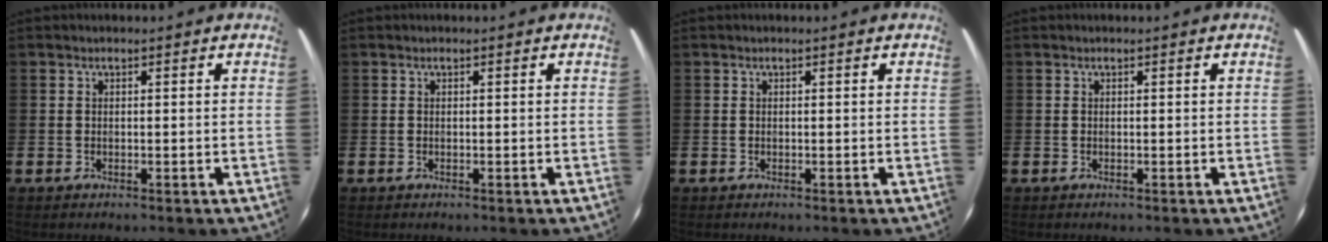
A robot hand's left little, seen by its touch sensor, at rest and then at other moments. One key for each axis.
{"total": 0.0}
{"total": 0.0}
{"total": 0.0}